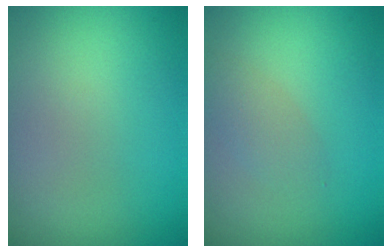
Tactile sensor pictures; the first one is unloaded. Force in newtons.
{"total": 1.8, "press": 1.8, "slide": 0.1}